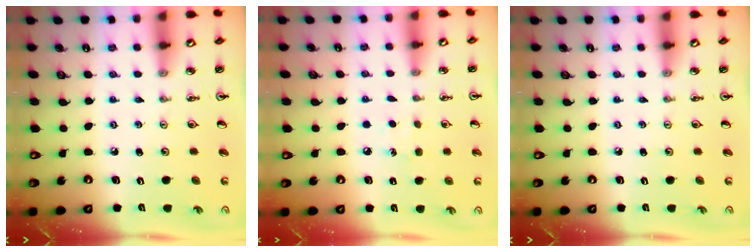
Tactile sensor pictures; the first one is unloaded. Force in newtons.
{"total": 5.7, "press": 5.7, "slide": 0.6}
{"total": 0.0}